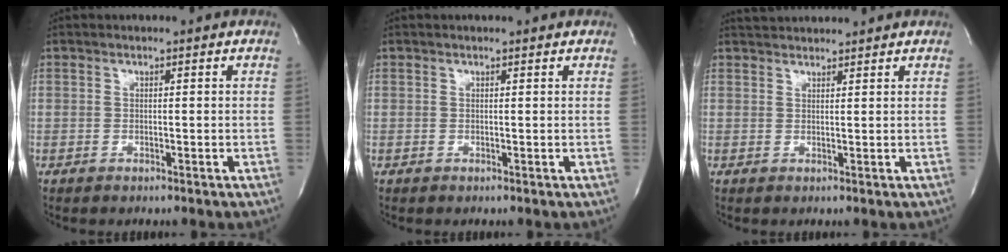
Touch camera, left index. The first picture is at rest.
{"total": 0.9, "force": [0.8, 0.2, 0.3], "torque": [-0.012, 0.007, 0.010]}
{"total": 5.1, "force": [4.9, 0.8, 0.9], "torque": [-0.017, 0.034, 0.074]}